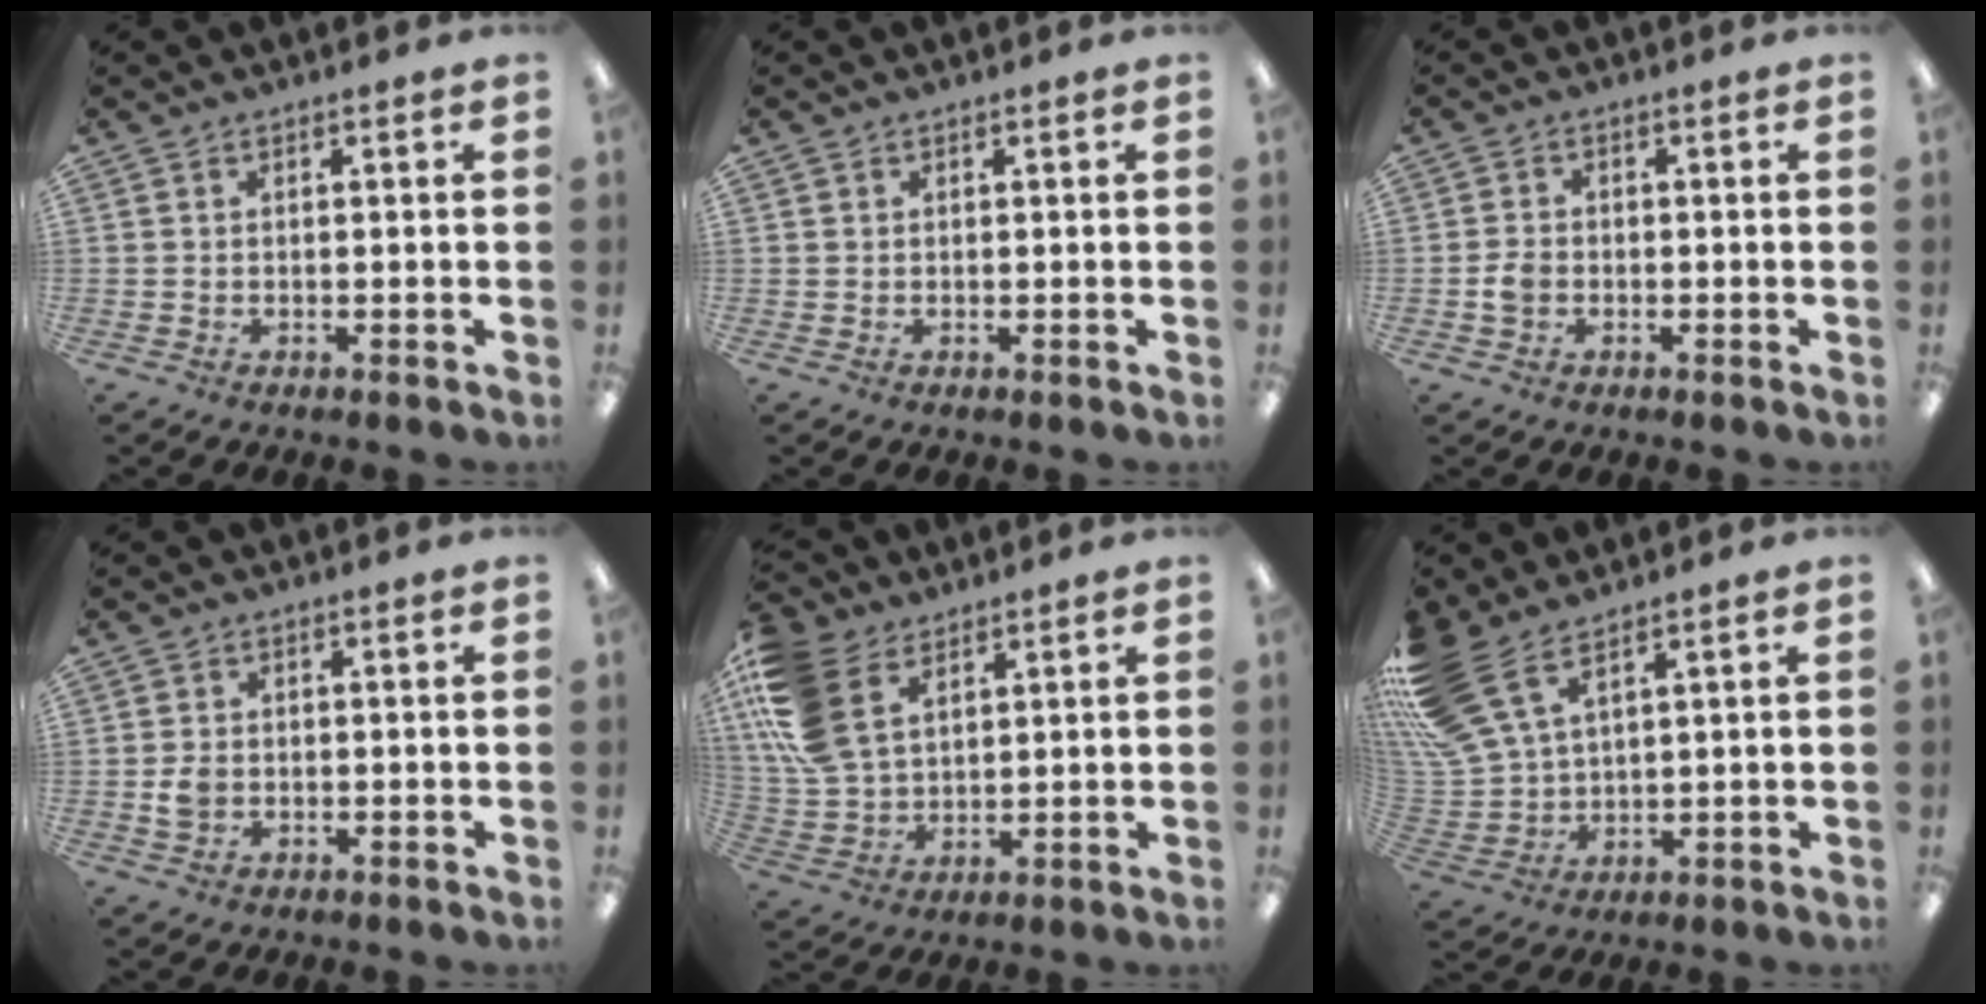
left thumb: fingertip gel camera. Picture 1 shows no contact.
{"total": 0.8, "force": [0.5, 0.7, 0.0], "torque": [-0.001, 0.002, 0.009]}
{"total": 2.9, "force": [-0.7, 2.4, 1.6], "torque": [-0.028, 0.005, -0.012]}
{"total": 3.1, "force": [-0.4, 2.6, 1.7], "torque": [-0.022, 0.001, -0.008]}
{"total": 15.8, "force": [7.6, 9.9, 9.7], "torque": [-0.245, -0.023, 0.141]}
{"total": 13.9, "force": [9.0, 6.4, 8.4], "torque": [-0.199, -0.035, 0.176]}